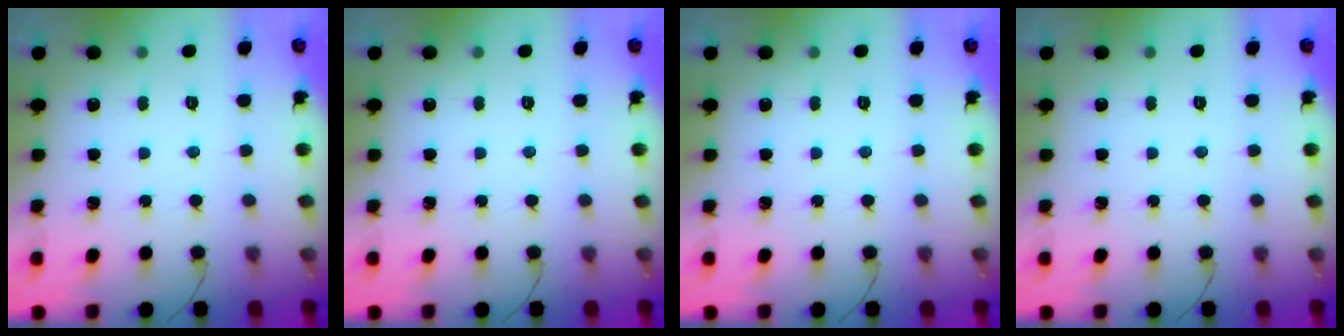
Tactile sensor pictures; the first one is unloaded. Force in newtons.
{"total": 0.0}
{"total": 0.0}
{"total": 0.0}